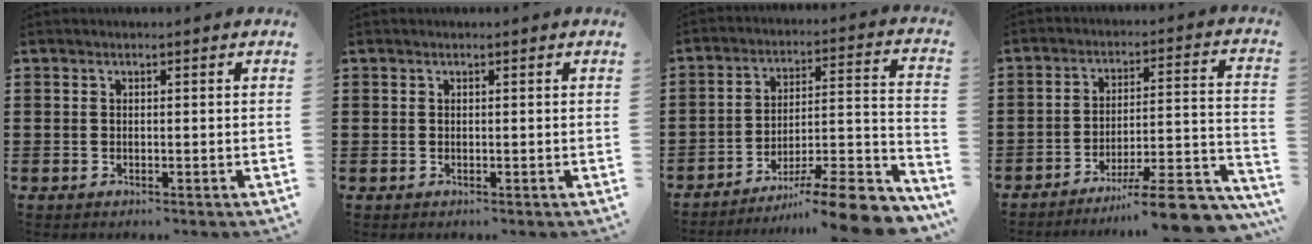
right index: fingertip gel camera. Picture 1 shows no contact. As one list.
[{"total": 0.0}, {"total": 11.1, "force": [-8.8, 0.9, 6.8], "torque": [-0.082, 0.016, -0.167]}, {"total": 10.3, "force": [-8.3, 1.0, 6.0], "torque": [-0.080, 0.014, -0.157]}]